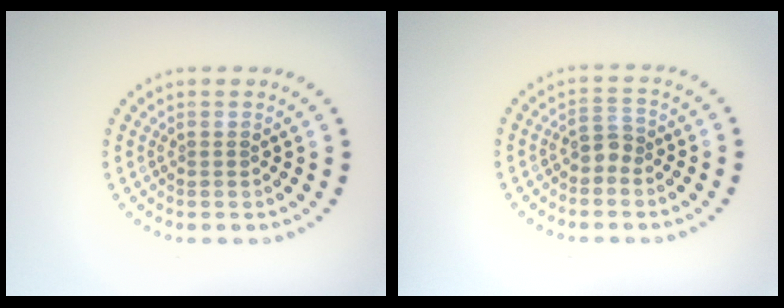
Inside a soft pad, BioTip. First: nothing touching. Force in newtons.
{"total": 1.7, "press": 1.4, "slide": 1.0}